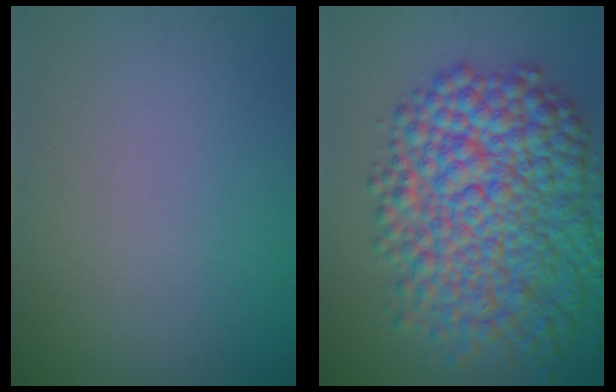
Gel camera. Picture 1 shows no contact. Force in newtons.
{"total": 11.7, "press": 11.7, "slide": 0.2}